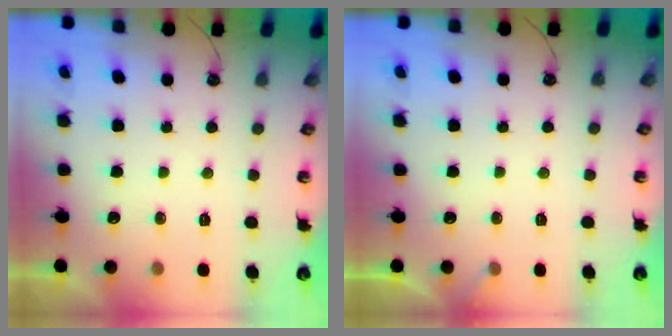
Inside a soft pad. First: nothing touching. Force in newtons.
{"total": 2.4, "press": 2.4, "slide": 0.2}